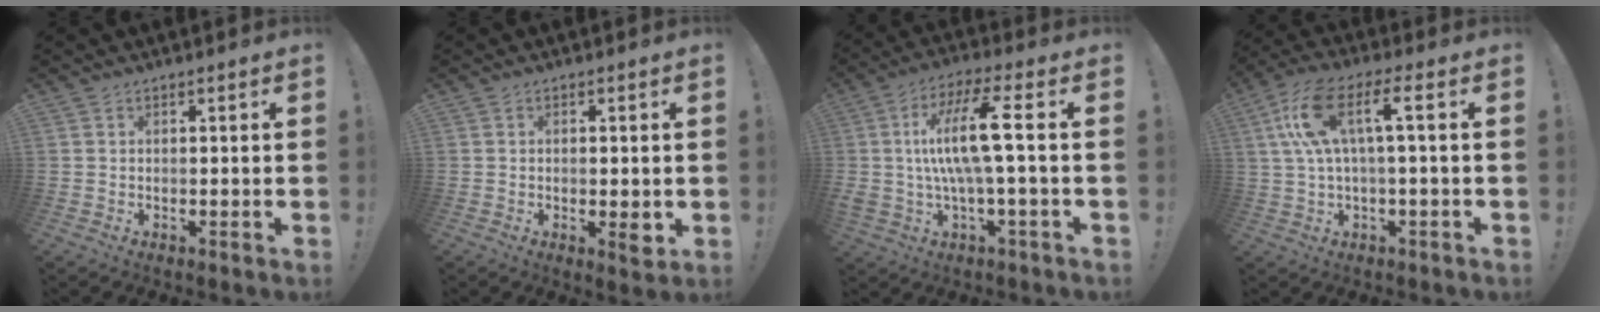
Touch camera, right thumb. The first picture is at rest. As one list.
[{"total": 3.2, "force": [-0.6, 0.8, 3.0], "torque": [-0.030, -0.006, -0.010]}, {"total": 14.9, "force": [0.9, 2.6, 14.6], "torque": [-0.267, -0.003, -0.002]}, {"total": 12.8, "force": [2.6, 3.7, 12.0], "torque": [-0.240, 0.004, 0.038]}]